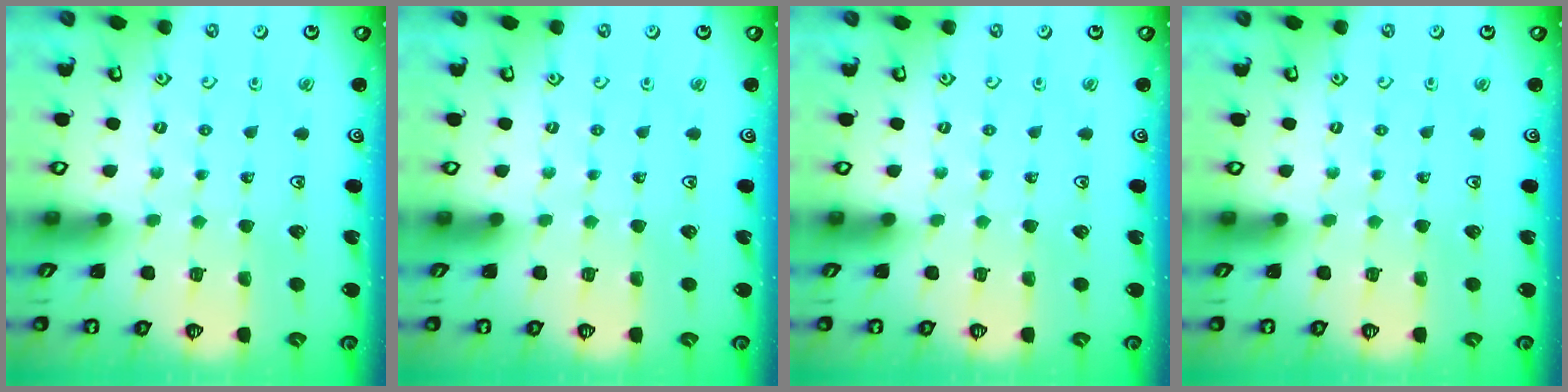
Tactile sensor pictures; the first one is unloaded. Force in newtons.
{"total": 0.0}
{"total": 0.0}
{"total": 0.0}